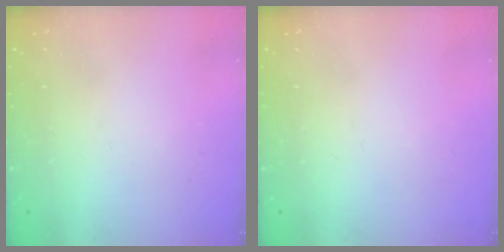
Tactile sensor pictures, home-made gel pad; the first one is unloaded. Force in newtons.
{"total": 0.0}